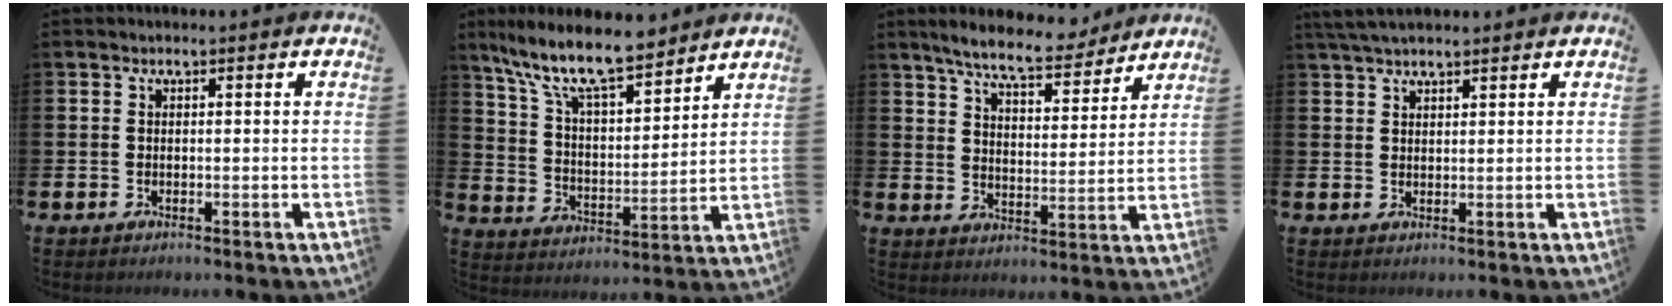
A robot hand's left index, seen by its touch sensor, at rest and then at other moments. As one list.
[{"total": 11.8, "force": [10.1, 2.7, 5.4], "torque": [-0.140, -0.051, 0.178]}, {"total": 8.1, "force": [7.5, 1.2, 2.9], "torque": [-0.082, -0.037, 0.132]}, {"total": 3.4, "force": [3.0, 0.7, 1.4], "torque": [-0.033, -0.002, 0.056]}]